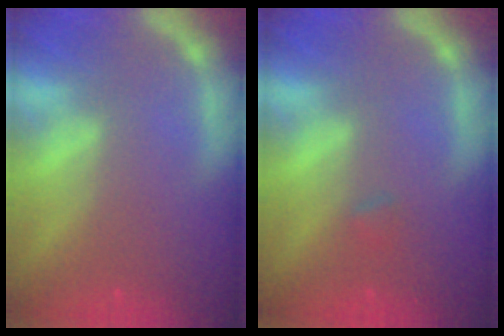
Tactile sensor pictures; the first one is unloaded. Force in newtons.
{"total": 0.9}